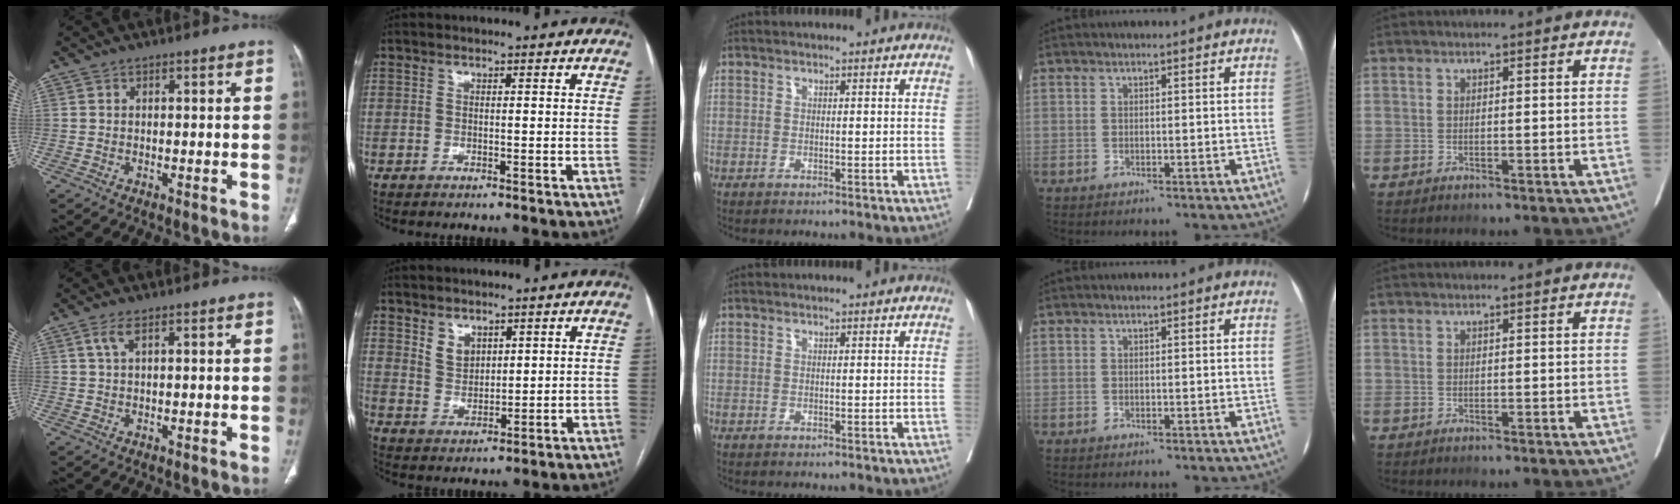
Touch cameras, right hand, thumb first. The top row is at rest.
{"thumb": {"total": 2.3, "force": [1.1, 0.7, 1.9], "torque": [-0.051, 0.007, 0.028]}, "index": {"total": 4.0, "force": [2.6, 2.5, 1.8], "torque": [-0.038, 0.000, 0.062]}}